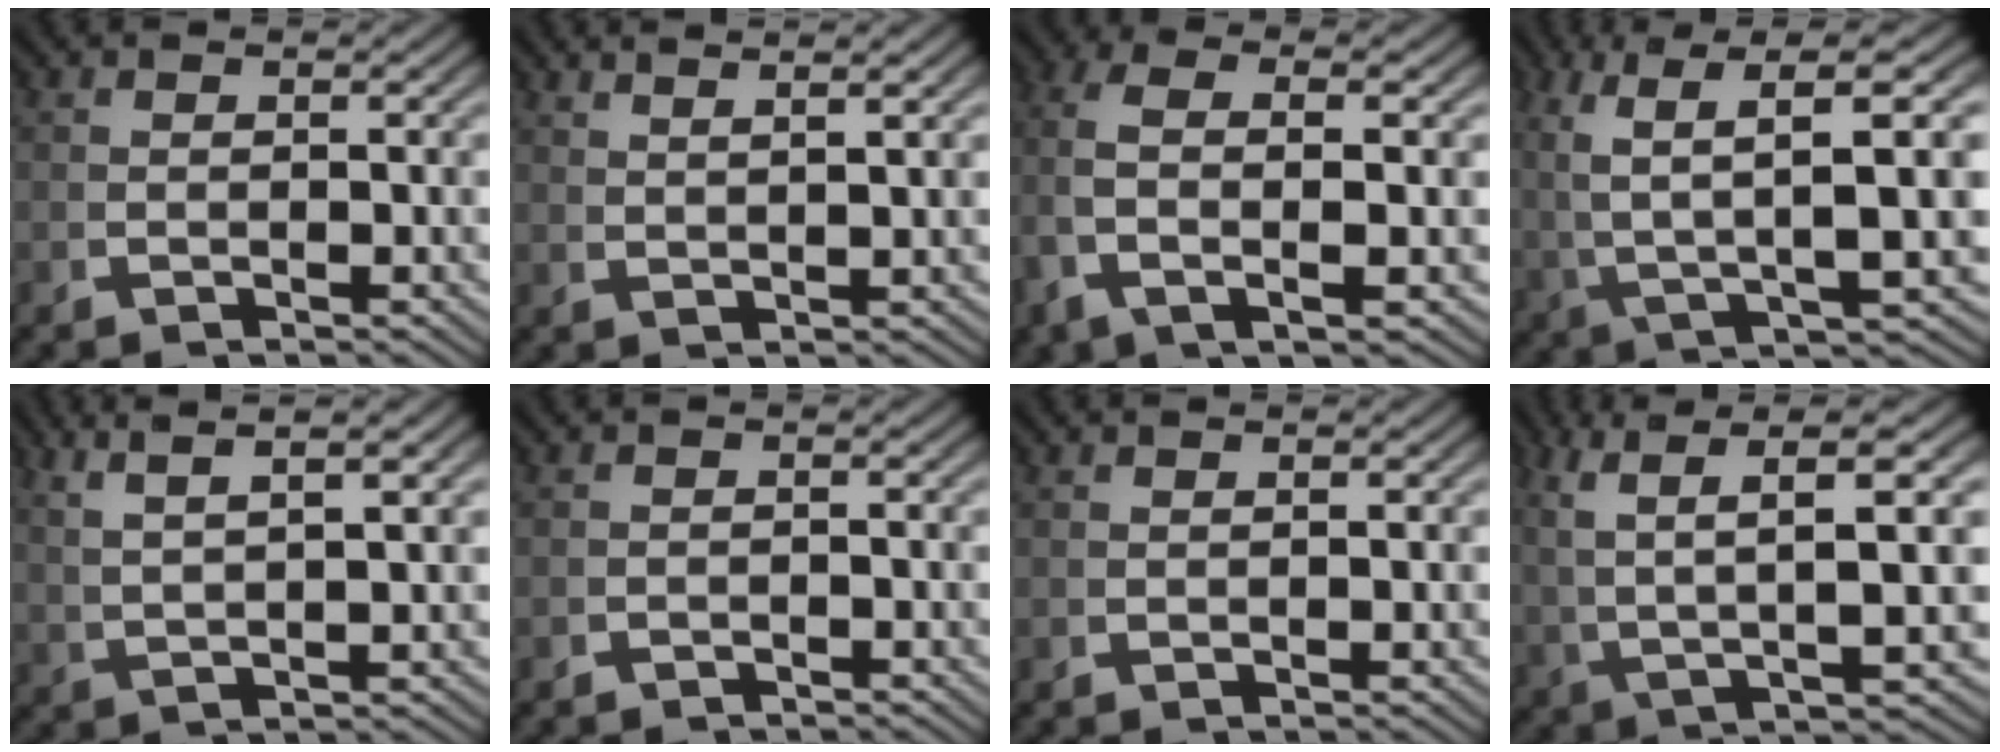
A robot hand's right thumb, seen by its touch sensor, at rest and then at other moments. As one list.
[{"total": 3.1, "force": [2.7, -0.4, 1.3], "torque": [-0.015, 0.013, 0.052]}, {"total": 5.6, "force": [0.9, 1.9, 5.2], "torque": [-0.123, -0.003, 0.021]}, {"total": 9.8, "force": [1.7, 3.9, 8.8], "torque": [-0.148, -0.001, 0.036]}, {"total": 5.7, "force": [4.0, 1.0, 3.9], "torque": [-0.051, 0.020, 0.072]}, {"total": 1.0, "force": [-1.0, -0.1, -0.2], "torque": [0.005, -0.004, -0.014]}, {"total": 0.0}, {"total": 10.4, "force": [3.7, 4.4, 8.6], "torque": [-0.147, 0.021, 0.057]}]